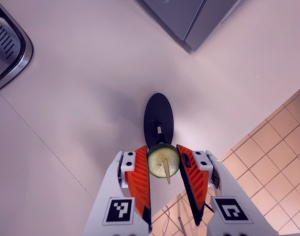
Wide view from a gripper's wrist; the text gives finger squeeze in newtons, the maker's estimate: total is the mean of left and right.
{"total": 8.3, "left": 7.9, "right": 8.6}